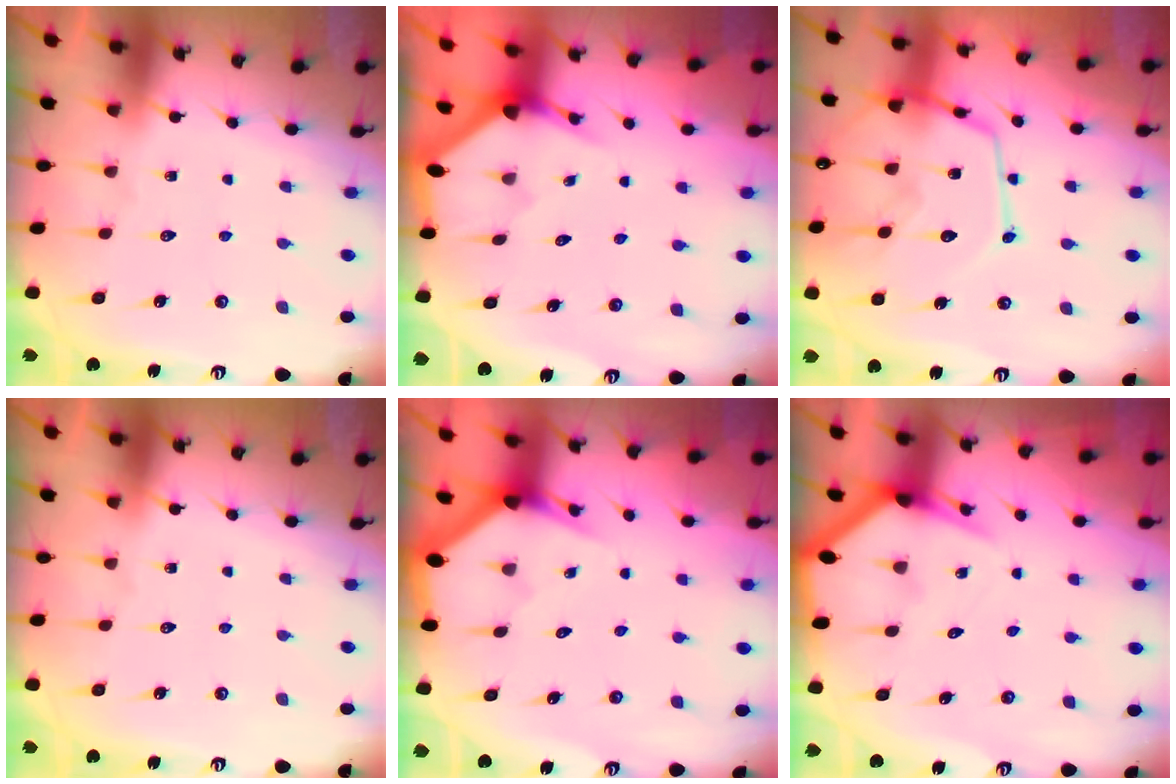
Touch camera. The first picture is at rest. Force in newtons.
{"total": 2.7, "press": 2.7, "slide": 0.1}
{"total": 16.7, "press": 16.6, "slide": 1.4}
{"total": 0.0}
{"total": 2.7, "press": 2.7, "slide": 0.1}
{"total": 4.0, "press": 4.0, "slide": 0.5}